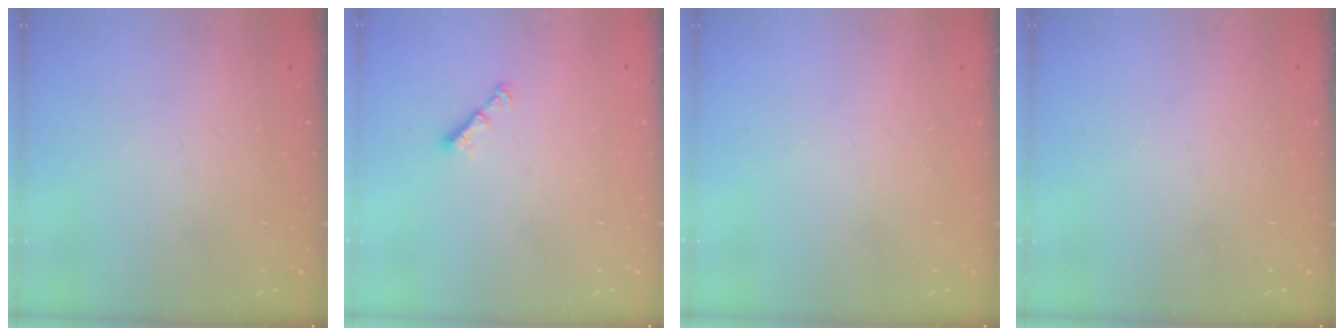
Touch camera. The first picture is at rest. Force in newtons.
{"total": 2.9, "press": 2.8, "slide": 0.6}
{"total": 0.0}
{"total": 0.0}